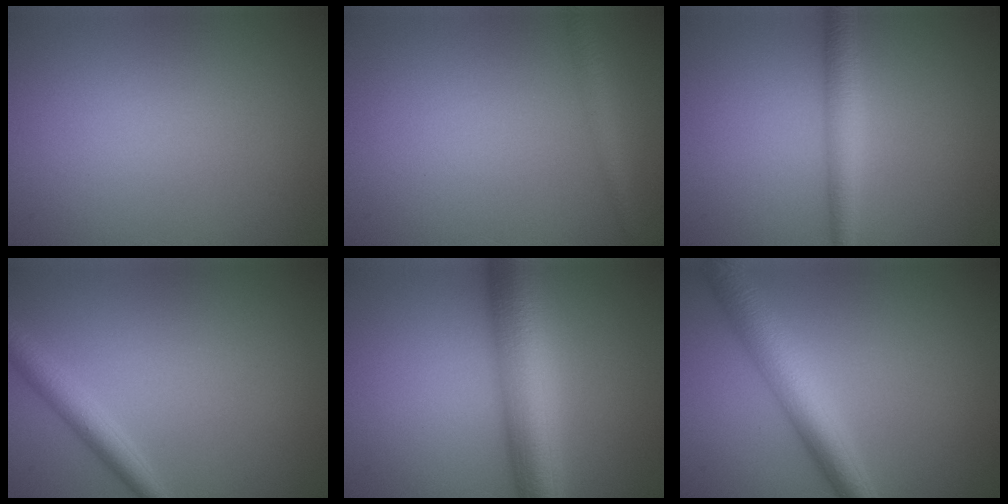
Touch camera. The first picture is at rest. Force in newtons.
{"total": 1.6, "press": 1.6, "slide": 0.1}
{"total": 2.7, "press": 2.7, "slide": 0.1}
{"total": 2.6, "press": 2.6, "slide": 0.2}
{"total": 8.3, "press": 8.2, "slide": 0.4}
{"total": 5.4, "press": 5.4, "slide": 0.1}